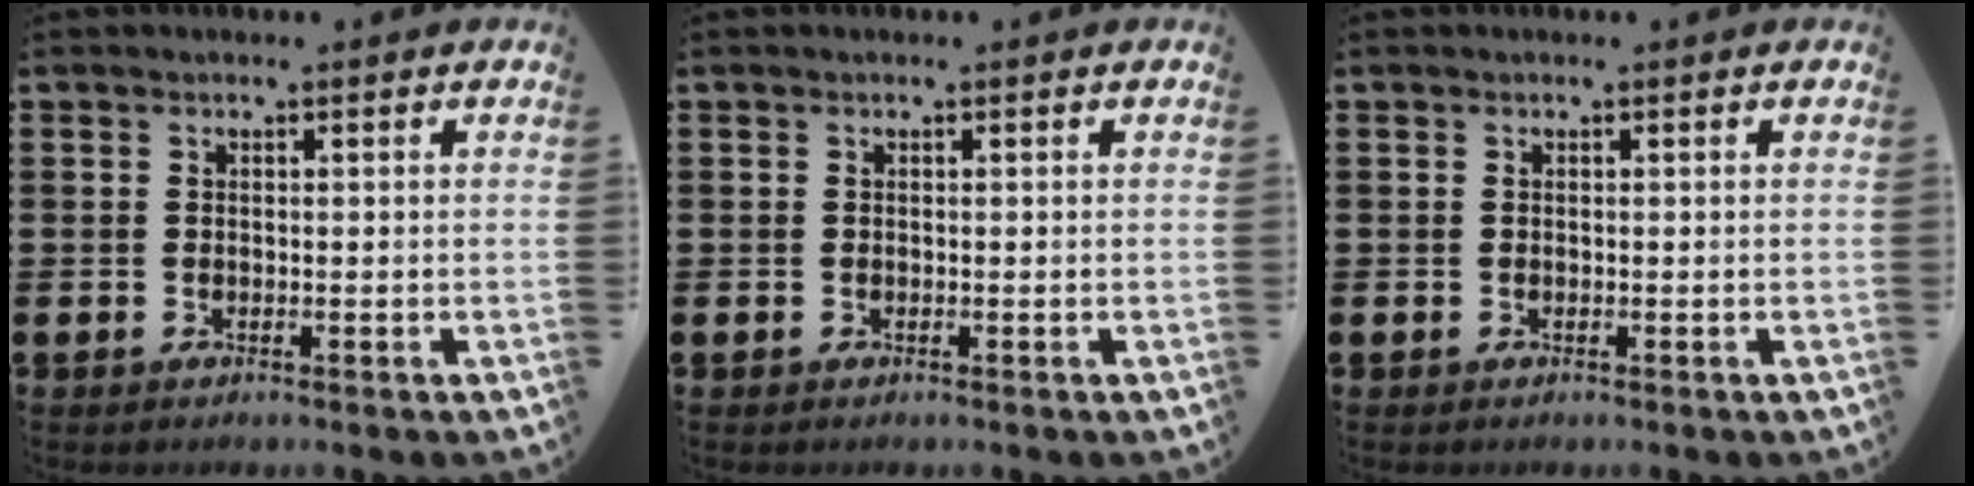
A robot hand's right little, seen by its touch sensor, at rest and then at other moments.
{"total": 0.0}
{"total": 0.0}